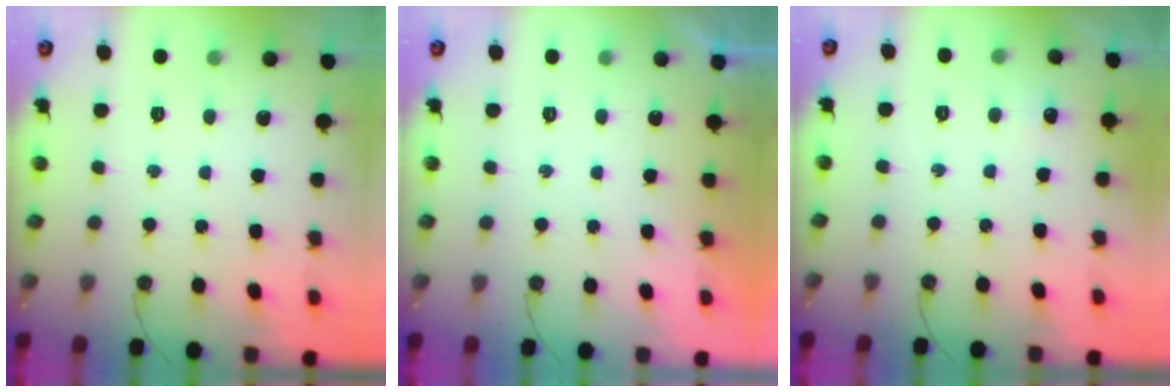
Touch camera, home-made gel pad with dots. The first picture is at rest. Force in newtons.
{"total": 0.0}
{"total": 3.9, "press": 3.8, "slide": 0.5}